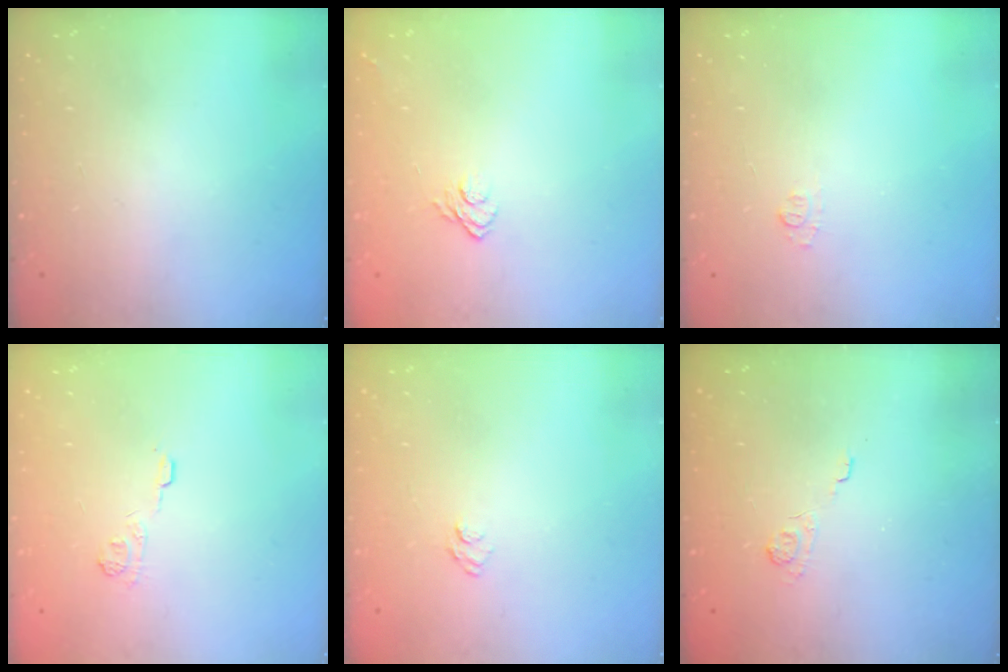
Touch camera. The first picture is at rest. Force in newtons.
{"total": 7.4, "press": 7.3, "slide": 1.2}
{"total": 3.8, "press": 3.8, "slide": 0.5}
{"total": 4.1, "press": 3.8, "slide": 1.5}
{"total": 5.0, "press": 4.9, "slide": 1.0}
{"total": 1.9, "press": 1.3, "slide": 1.3}